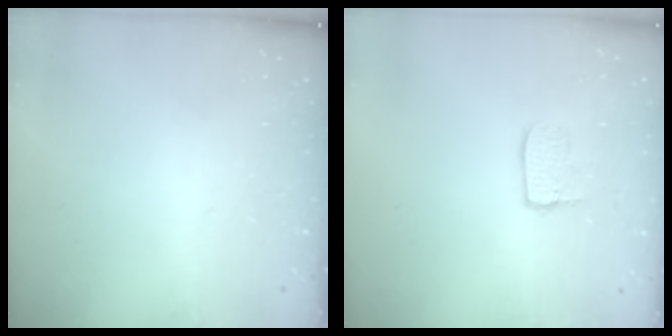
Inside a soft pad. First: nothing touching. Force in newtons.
{"total": 6.8, "press": 6.8, "slide": 0.1}